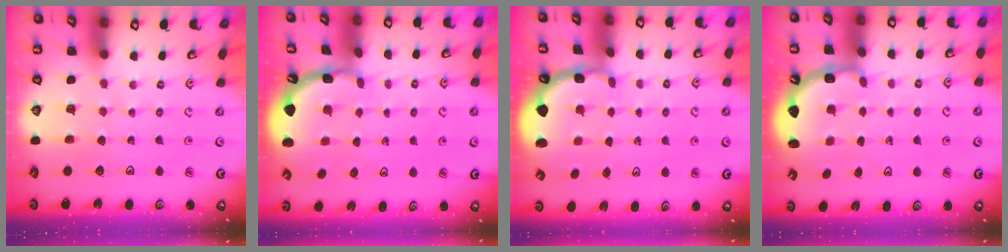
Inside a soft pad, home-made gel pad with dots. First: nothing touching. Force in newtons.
{"total": 1.8, "press": 1.8, "slide": 0.1}
{"total": 1.2, "press": 1.1, "slide": 0.5}
{"total": 3.3, "press": 2.3, "slide": 2.3}